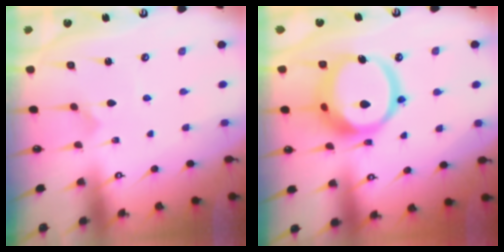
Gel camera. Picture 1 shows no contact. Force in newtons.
{"total": 17.9, "press": 17.8, "slide": 2.2}